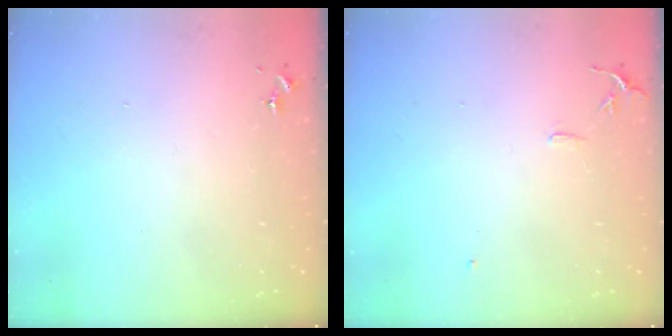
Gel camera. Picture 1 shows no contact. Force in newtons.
{"total": 6.9, "press": 6.9, "slide": 0.6}